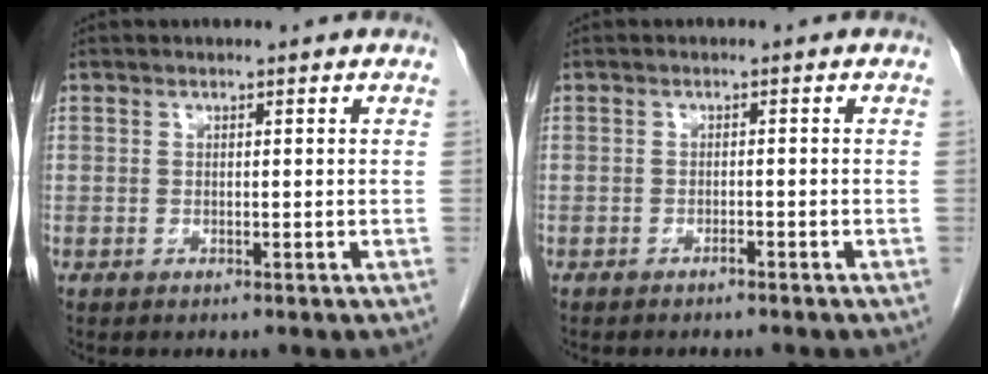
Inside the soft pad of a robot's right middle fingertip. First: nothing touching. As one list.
[{"total": 1.4, "force": [-1.3, 0.0, 0.5], "torque": [-0.012, 0.000, -0.017]}]